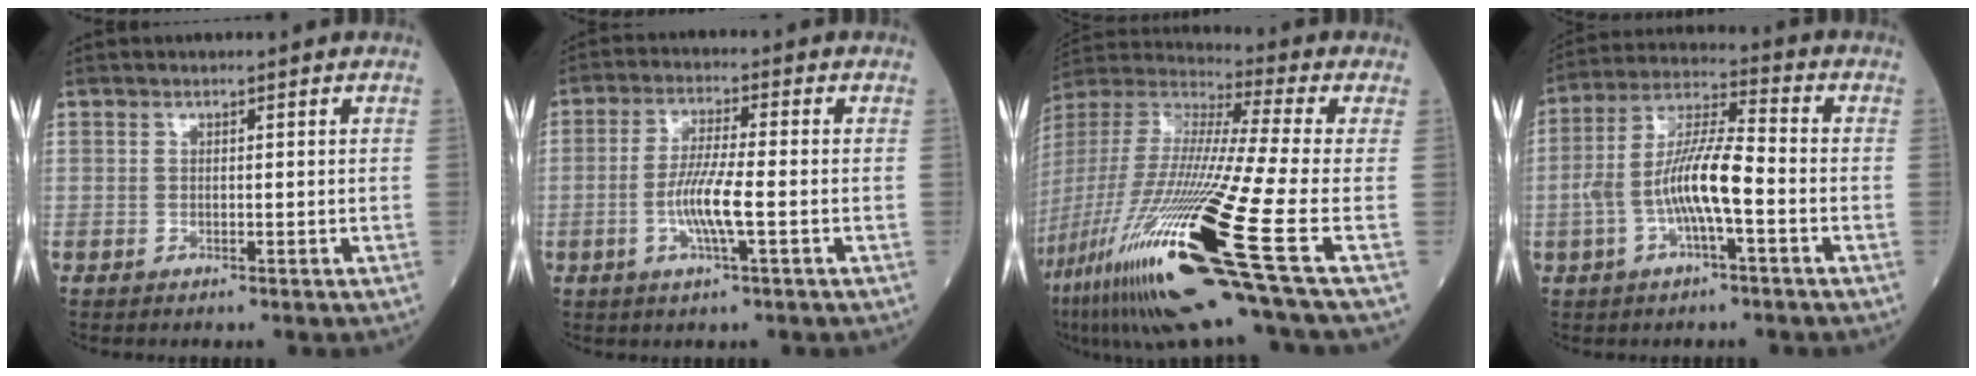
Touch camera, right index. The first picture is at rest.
{"total": 6.8, "force": [-1.7, 0.2, 6.6], "torque": [-0.133, -0.004, -0.035]}
{"total": 32.4, "force": [-14.8, 2.0, 28.8], "torque": [-0.603, -0.069, -0.283]}
{"total": 10.5, "force": [-2.5, 1.9, 10.0], "torque": [-0.204, 0.018, -0.050]}